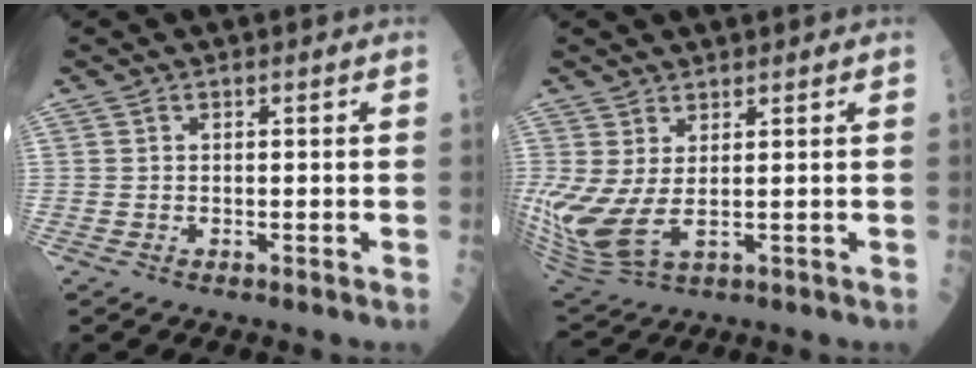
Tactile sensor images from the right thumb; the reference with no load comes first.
{"total": 10.3, "force": [0.7, 4.4, 9.3], "torque": [-0.229, -0.012, 0.031]}